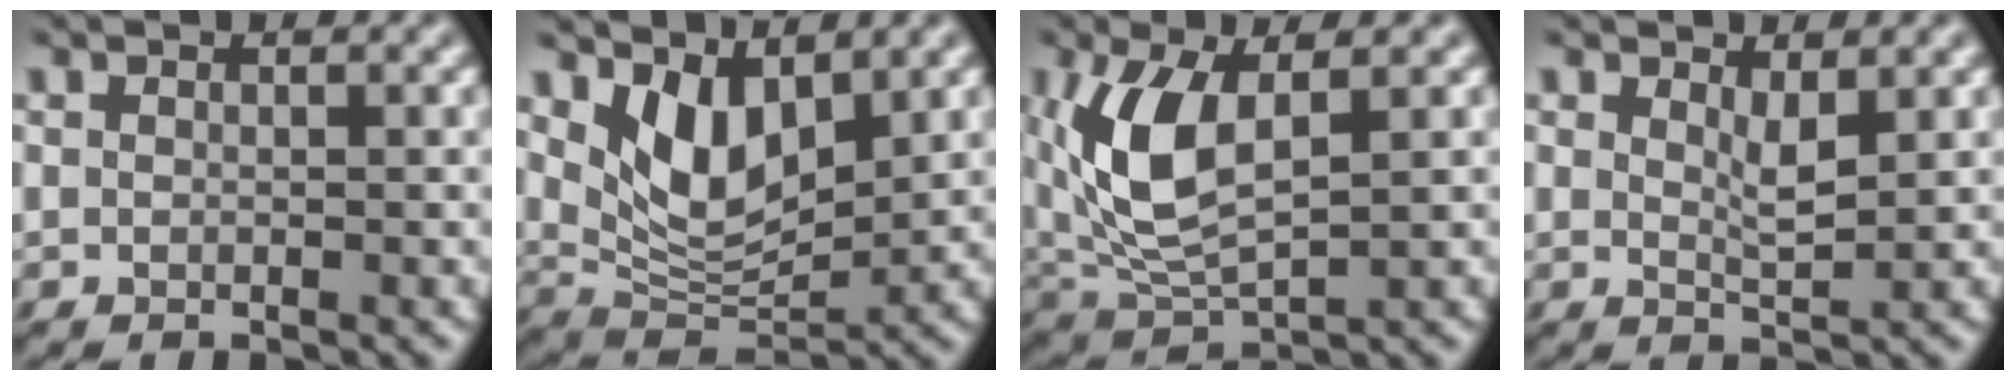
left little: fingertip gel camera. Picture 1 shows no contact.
{"total": 5.7, "force": [2.5, 2.4, 4.6], "torque": [-0.084, -0.018, 0.041]}
{"total": 6.6, "force": [0.9, 2.4, 6.1], "torque": [-0.140, 0.001, 0.013]}
{"total": 1.7, "force": [0.9, 0.2, 1.5], "torque": [-0.033, -0.004, 0.017]}